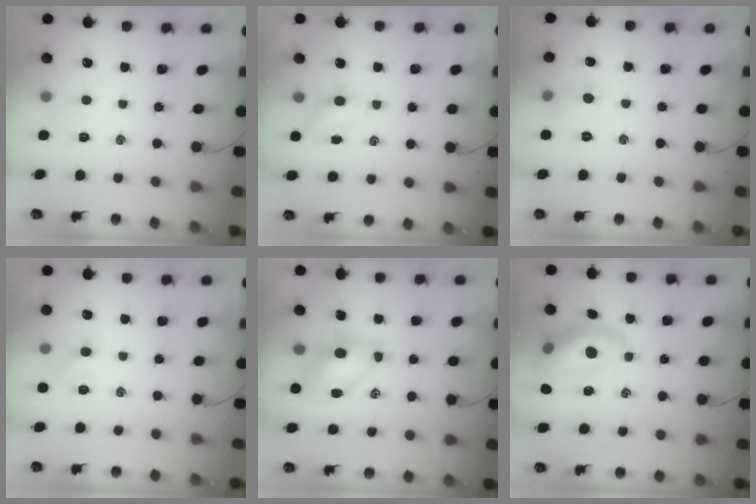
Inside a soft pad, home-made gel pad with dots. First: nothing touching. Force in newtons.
{"total": 3.5, "press": 3.3, "slide": 1.2}
{"total": 5.2, "press": 4.9, "slide": 1.7}
{"total": 3.1, "press": 2.9, "slide": 0.9}
{"total": 7.0, "press": 7.0, "slide": 0.9}
{"total": 13.4, "press": 12.9, "slide": 3.3}